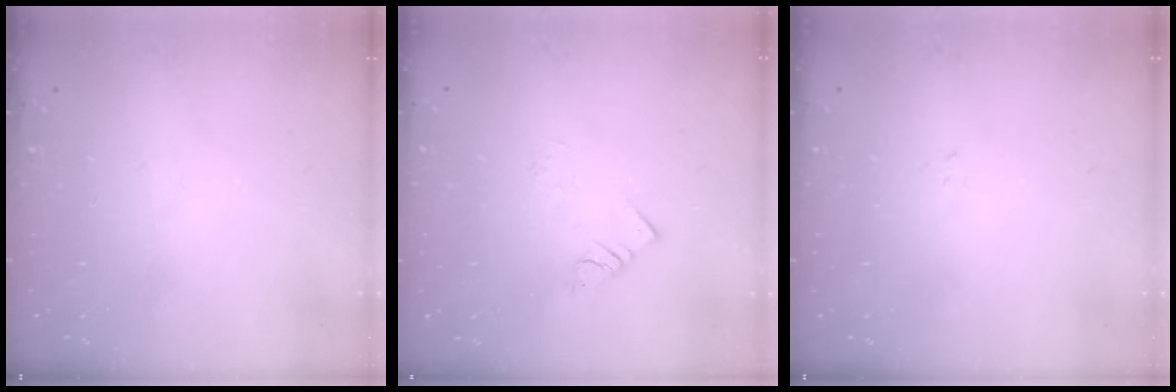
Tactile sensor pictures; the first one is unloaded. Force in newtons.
{"total": 2.7, "press": 2.7, "slide": 0.4}
{"total": 1.6, "press": 1.6, "slide": 0.1}